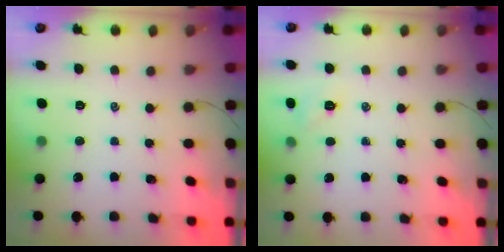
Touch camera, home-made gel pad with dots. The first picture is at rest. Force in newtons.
{"total": 4.9, "press": 4.7, "slide": 1.2}